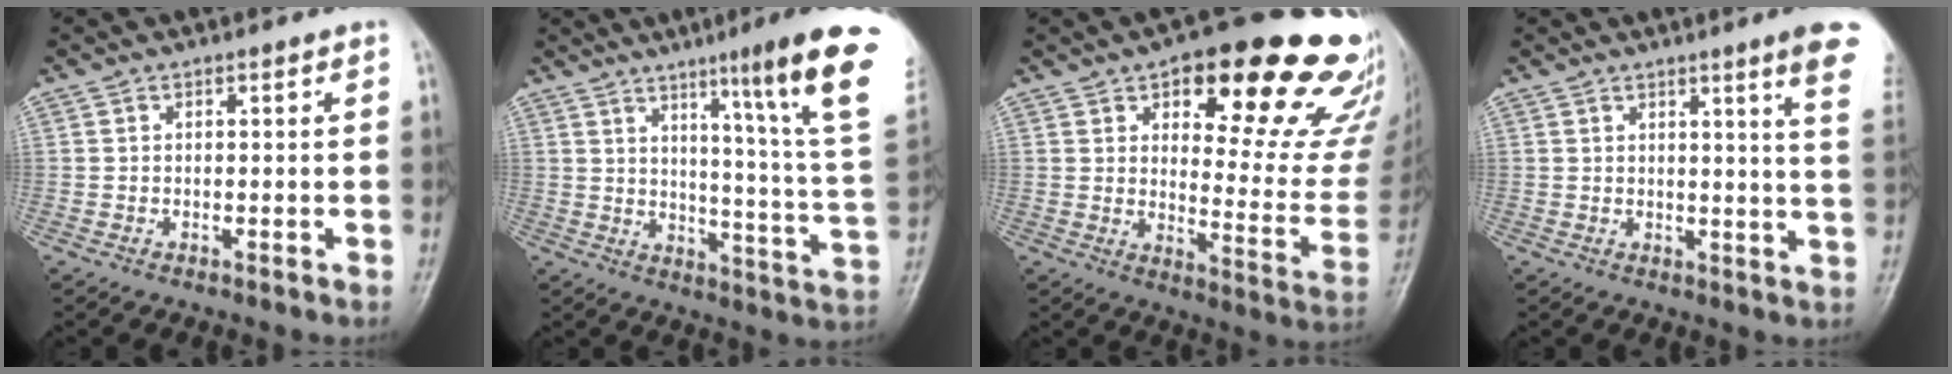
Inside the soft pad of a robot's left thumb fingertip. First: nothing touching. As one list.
[{"total": 21.0, "force": [11.8, -0.2, 17.4], "torque": [-0.218, -0.072, 0.156]}, {"total": 26.2, "force": [15.3, 8.9, 19.3], "torque": [-0.202, -0.066, 0.202]}, {"total": 9.5, "force": [5.9, -0.1, 7.5], "torque": [-0.085, -0.026, 0.056]}]